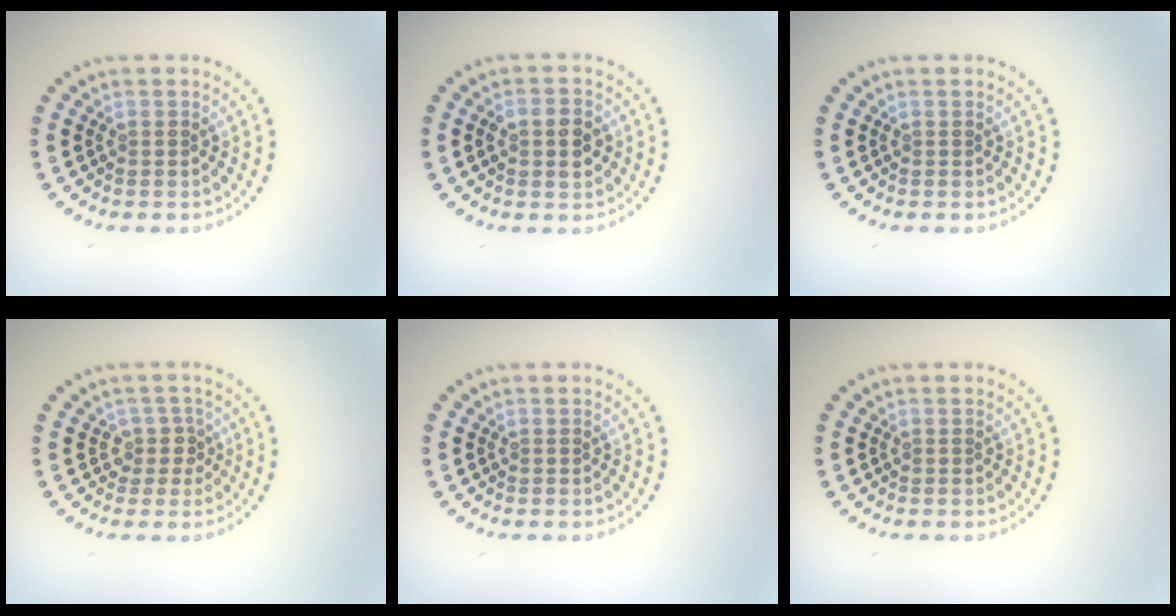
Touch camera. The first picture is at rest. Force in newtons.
{"total": 3.6, "press": 3.6, "slide": 0.2}
{"total": 0.0}
{"total": 1.9, "press": 1.3, "slide": 1.4}
{"total": 0.0}
{"total": 0.0}